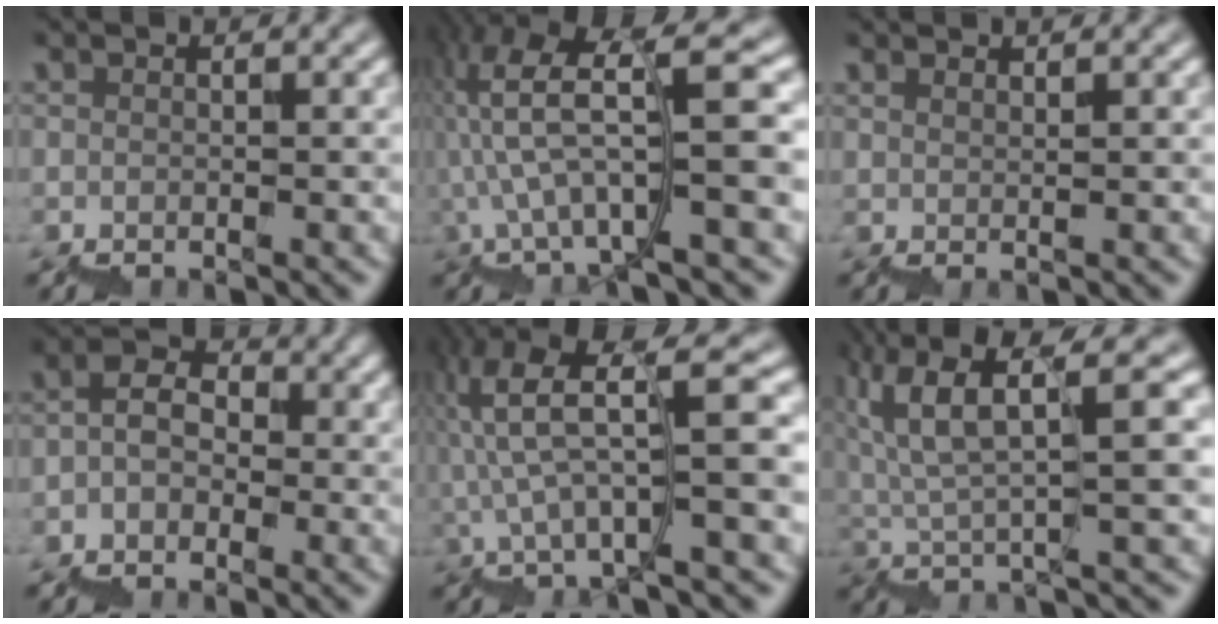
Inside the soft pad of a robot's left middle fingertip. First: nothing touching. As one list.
[{"total": 10.2, "force": [0.5, 3.3, 9.6], "torque": [-0.180, 0.032, 0.016]}, {"total": 0.9, "force": [0.7, 0.2, 0.4], "torque": [0.008, -0.001, 0.015]}, {"total": 2.6, "force": [-0.4, 2.0, 1.5], "torque": [-0.030, 0.022, -0.016]}, {"total": 9.1, "force": [1.0, 2.5, 8.7], "torque": [-0.168, 0.035, 0.022]}, {"total": 7.4, "force": [4.4, 0.7, 5.9], "torque": [-0.104, 0.030, 0.082]}]